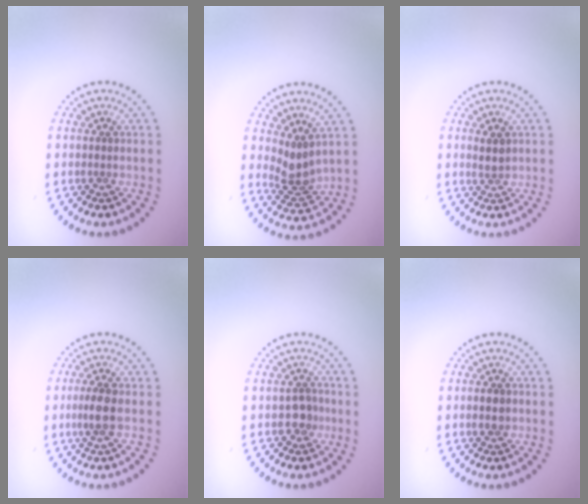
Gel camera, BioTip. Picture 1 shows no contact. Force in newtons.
{"total": 2.7, "press": 2.0, "slide": 1.7}
{"total": 1.5, "press": 1.4, "slide": 0.5}
{"total": 2.0, "press": 1.7, "slide": 1.0}
{"total": 1.5, "press": 1.4, "slide": 0.5}
{"total": 1.7, "press": 1.7, "slide": 0.0}